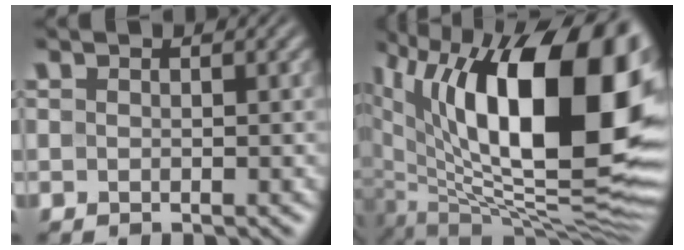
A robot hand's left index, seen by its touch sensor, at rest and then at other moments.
{"total": 20.4, "force": [5.6, 10.4, 16.7], "torque": [-0.257, 0.001, 0.109]}